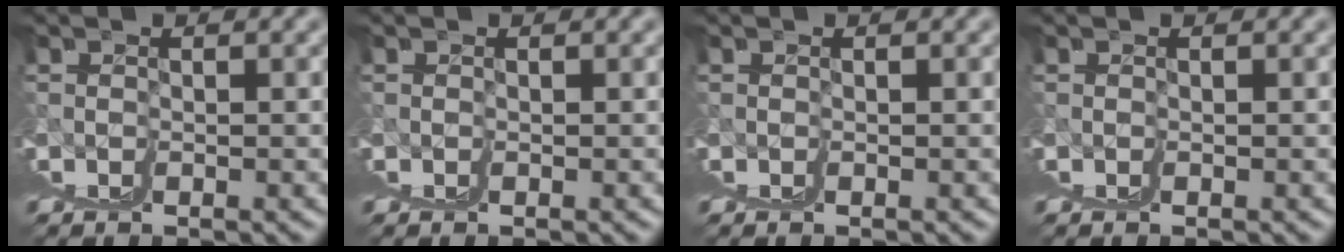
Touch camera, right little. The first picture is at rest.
{"total": 0.0}
{"total": 0.0}
{"total": 0.0}